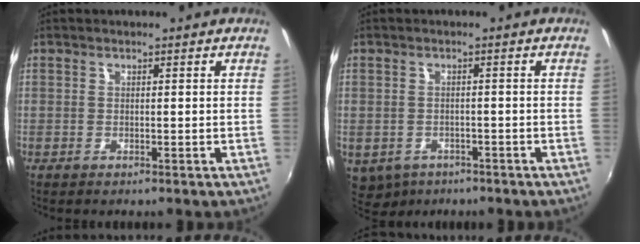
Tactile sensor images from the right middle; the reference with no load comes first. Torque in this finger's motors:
{"motor_torque": [-0.35, -0.13, 0.03, 0.01]}